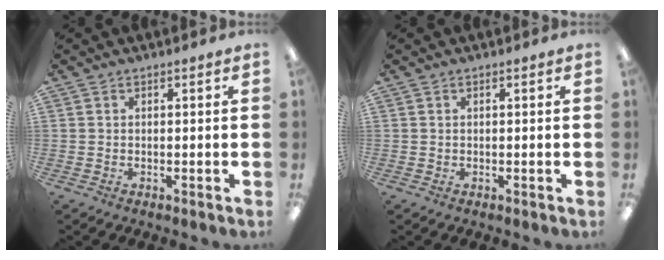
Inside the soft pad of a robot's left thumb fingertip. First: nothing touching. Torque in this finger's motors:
{"motor_torque": [0.02, -0.01, 0.09, -0.18, 0.02]}